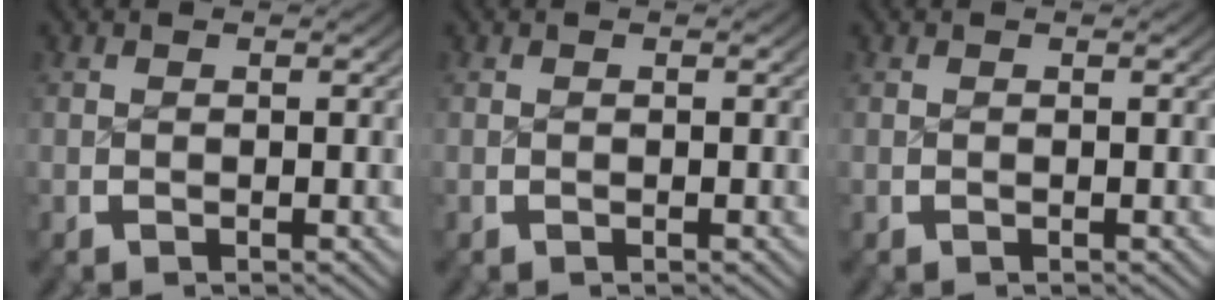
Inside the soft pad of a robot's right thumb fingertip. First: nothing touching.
{"total": 0.0}
{"total": 0.0}